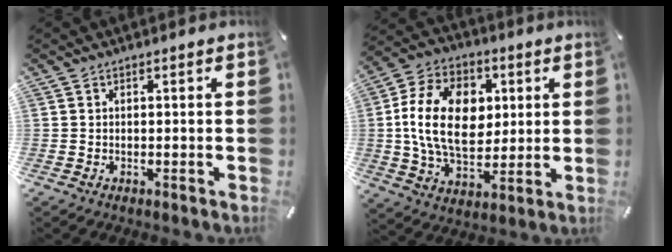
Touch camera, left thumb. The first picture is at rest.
{"total": 18.2, "force": [2.1, 12.9, 12.6], "torque": [-0.249, 0.013, 0.034]}